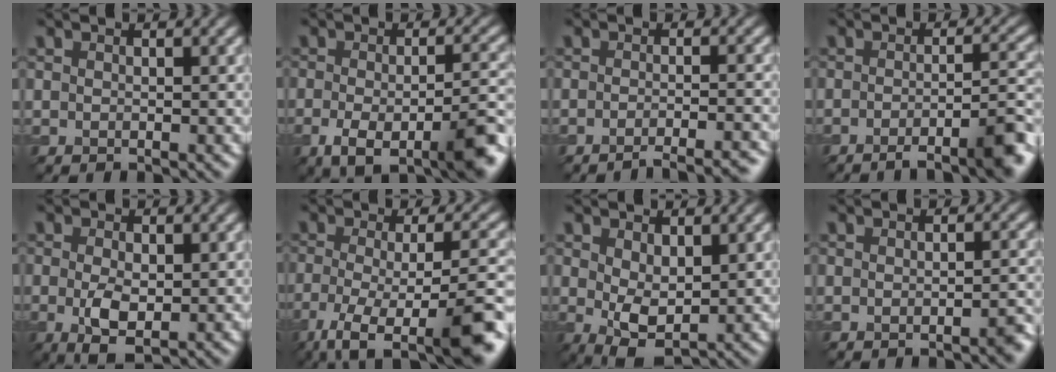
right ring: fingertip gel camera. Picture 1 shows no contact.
{"total": 7.6, "force": [-3.2, 2.5, 6.5], "torque": [-0.114, -0.011, -0.053]}
{"total": 5.0, "force": [-4.0, 1.2, 2.9], "torque": [-0.023, 0.005, -0.048]}
{"total": 6.2, "force": [-3.7, 1.2, 4.8], "torque": [-0.053, 0.007, -0.058]}
{"total": 3.9, "force": [-0.3, 1.9, 3.4], "torque": [-0.070, -0.007, -0.002]}
{"total": 12.1, "force": [-6.9, 3.4, 9.3], "torque": [-0.149, -0.012, -0.106]}
{"total": 4.4, "force": [0.8, 2.4, 3.6], "torque": [-0.073, -0.008, 0.022]}
{"total": 1.5, "force": [-0.9, 0.3, 1.2], "torque": [-0.010, 0.003, -0.014]}